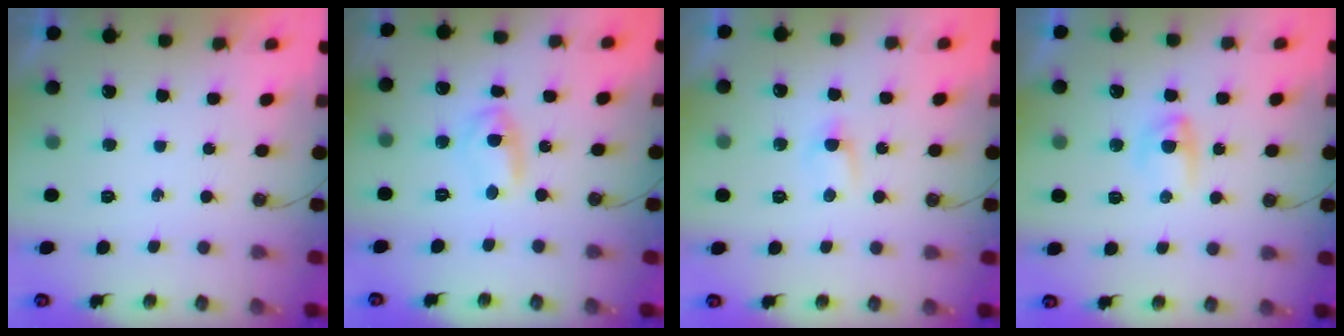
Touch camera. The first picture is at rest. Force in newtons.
{"total": 4.1, "press": 4.1, "slide": 0.2}
{"total": 2.5, "press": 2.5, "slide": 0.4}
{"total": 9.8, "press": 5.1, "slide": 8.4}